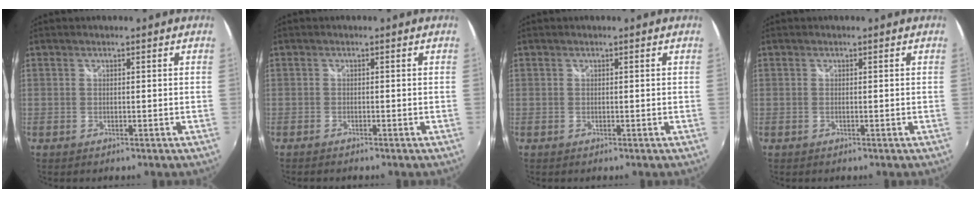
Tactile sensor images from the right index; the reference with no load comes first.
{"total": 1.3, "force": [-1.2, 0.3, 0.5], "torque": [-0.012, -0.007, -0.023]}
{"total": 0.0}
{"total": 0.0}